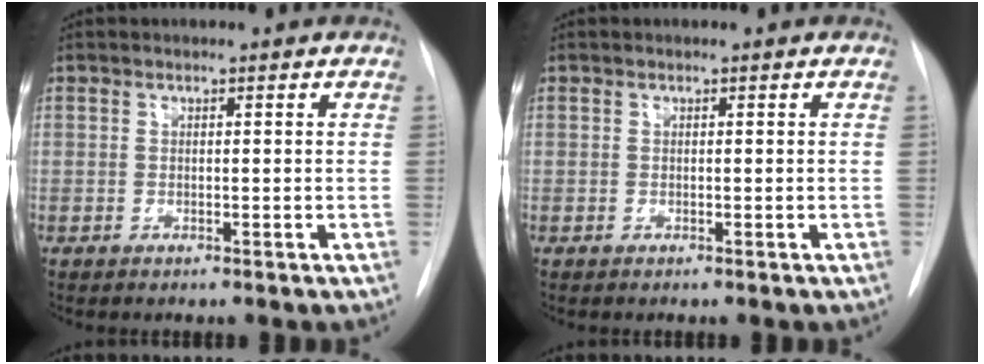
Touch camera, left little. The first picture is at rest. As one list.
[{"total": 0.0}]